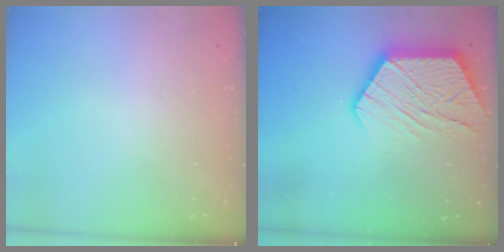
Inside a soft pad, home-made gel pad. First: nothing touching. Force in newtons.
{"total": 16.0, "press": 16.0, "slide": 1.1}